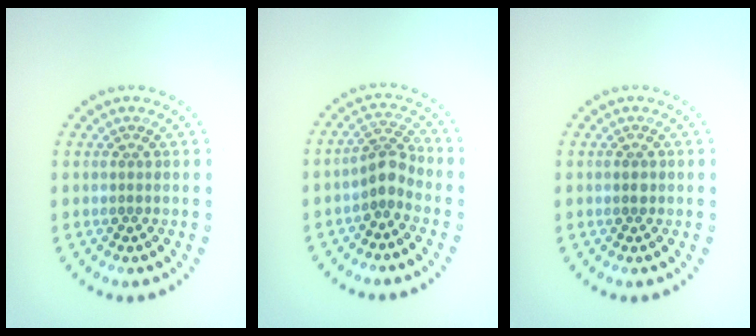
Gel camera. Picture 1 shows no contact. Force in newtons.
{"total": 2.5, "press": 1.8, "slide": 1.7}
{"total": 1.1, "press": 1.1, "slide": 0.1}